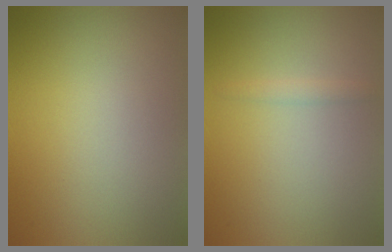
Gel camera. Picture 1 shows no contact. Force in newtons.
{"total": 0.8, "press": 0.8, "slide": 0.1}